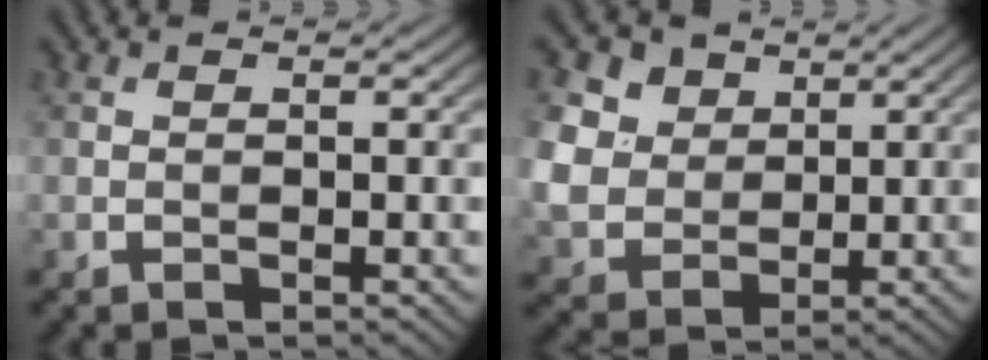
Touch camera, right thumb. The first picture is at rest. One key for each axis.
{"total": 7.2, "fx": 2.9, "fy": 5.9, "fz": 3.1, "tx": -0.115, "ty": 0.007, "tz": 0.045}